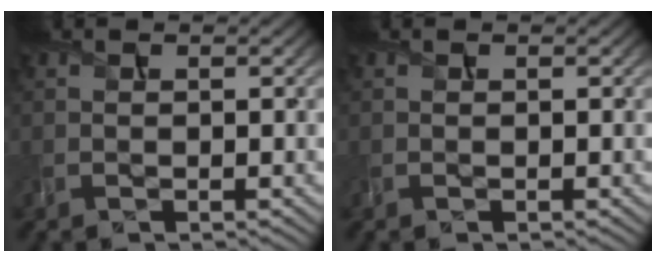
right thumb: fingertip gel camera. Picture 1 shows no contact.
{"total": 0.0}